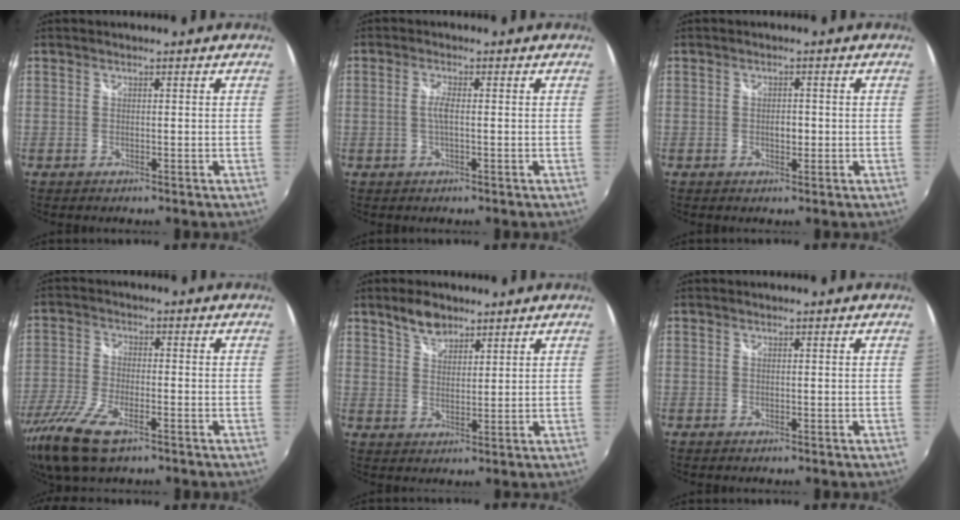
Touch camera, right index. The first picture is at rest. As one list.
[{"total": 2.3, "force": [-0.2, 0.3, 2.3], "torque": [-0.046, 0.000, -0.007]}, {"total": 1.8, "force": [-0.4, 1.2, 1.3], "torque": [-0.021, 0.000, -0.006]}, {"total": 12.2, "force": [-7.8, 4.2, 8.4], "torque": [-0.198, -0.034, -0.159]}, {"total": 5.1, "force": [3.9, 2.4, 2.2], "torque": [-0.034, 0.008, 0.072]}, {"total": 0.0}]